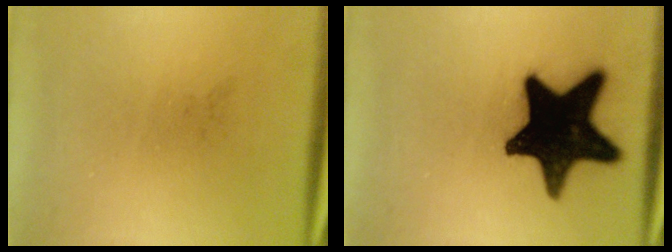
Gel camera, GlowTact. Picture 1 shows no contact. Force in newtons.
{"total": 19.8}